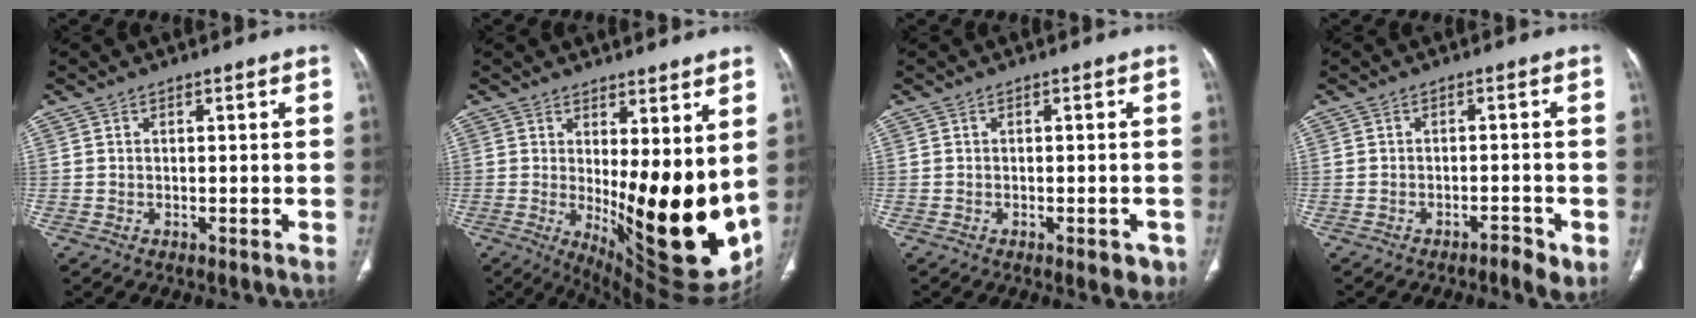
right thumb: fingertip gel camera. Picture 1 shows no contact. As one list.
[{"total": 20.6, "force": [0.5, 7.6, 19.1], "torque": [-0.240, -0.049, 0.032]}, {"total": 4.0, "force": [-1.9, 1.7, 3.1], "torque": [-0.026, 0.004, -0.017]}, {"total": 3.5, "force": [-1.9, 1.1, 2.7], "torque": [-0.045, 0.012, -0.024]}]